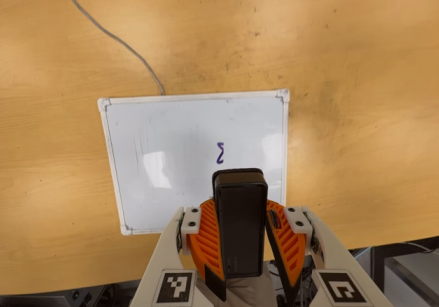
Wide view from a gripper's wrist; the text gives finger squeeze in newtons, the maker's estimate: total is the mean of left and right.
{"total": 8.6, "left": 9.1, "right": 8.0}